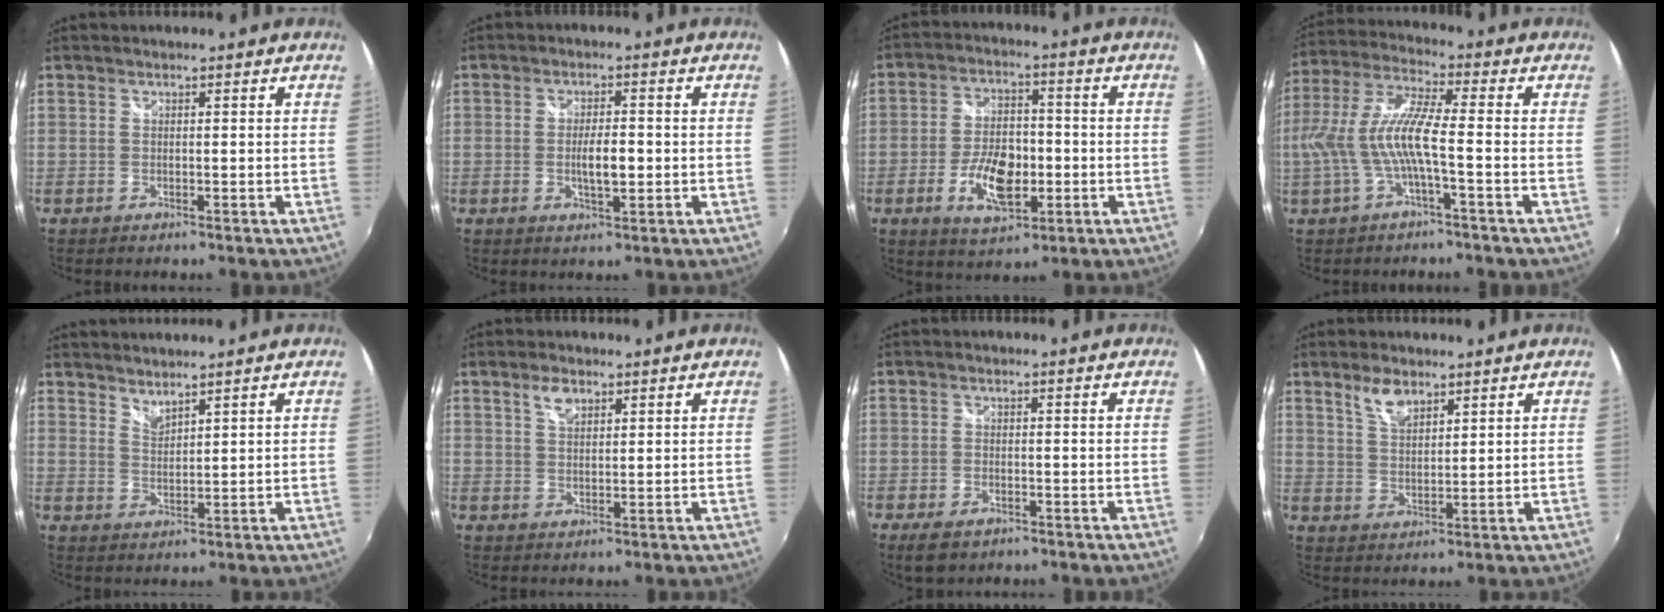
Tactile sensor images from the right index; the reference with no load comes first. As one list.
[{"total": 4.9, "force": [-0.7, 1.6, 4.6], "torque": [-0.084, -0.003, -0.010]}, {"total": 10.9, "force": [-3.2, 5.7, 8.7], "torque": [-0.167, 0.003, -0.049]}, {"total": 10.4, "force": [-2.2, 1.0, 10.1], "torque": [-0.200, -0.001, -0.035]}, {"total": 2.9, "force": [2.7, 0.4, 0.8], "torque": [-0.011, -0.002, 0.048]}, {"total": 3.4, "force": [2.0, 1.7, 2.1], "torque": [-0.036, 0.004, 0.036]}, {"total": 4.8, "force": [-3.1, 2.6, 2.5], "torque": [-0.064, -0.013, -0.052]}, {"total": 5.1, "force": [3.6, 2.2, 2.9], "torque": [-0.050, 0.003, 0.069]}]